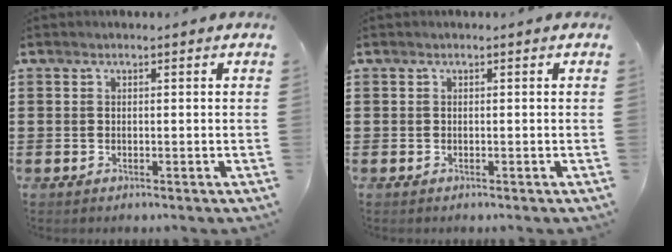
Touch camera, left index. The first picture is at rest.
{"total": 0.0}